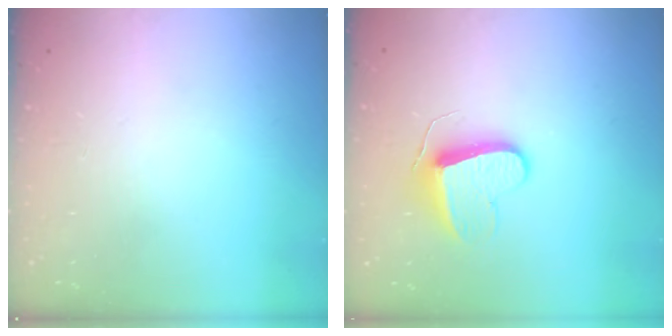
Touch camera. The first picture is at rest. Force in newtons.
{"total": 9.2, "press": 9.2, "slide": 0.3}